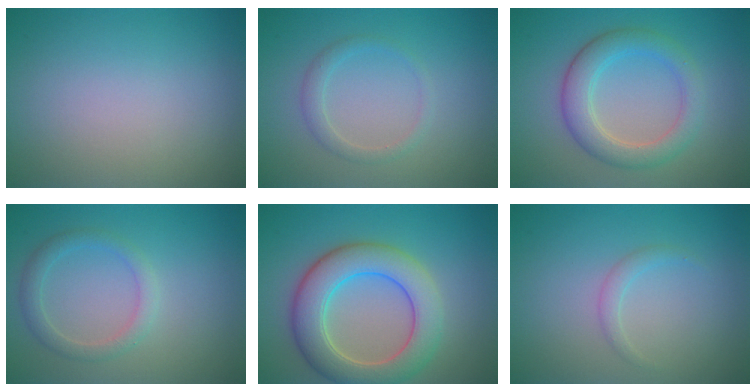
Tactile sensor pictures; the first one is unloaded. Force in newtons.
{"total": 1.6, "press": 1.6, "slide": 0.1}
{"total": 4.4, "press": 4.4, "slide": 0.1}
{"total": 2.1, "press": 2.1, "slide": 0.1}
{"total": 7.2, "press": 7.2, "slide": 0.4}
{"total": 1.1, "press": 1.1, "slide": 0.1}